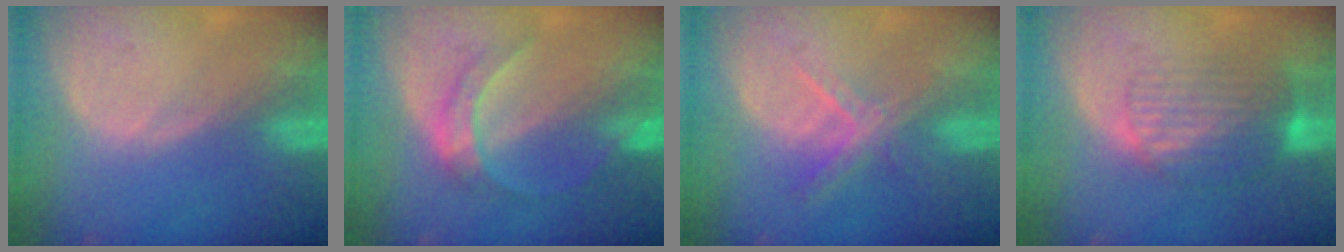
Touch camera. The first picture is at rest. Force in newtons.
{"total": 5.1, "press": 5.1, "slide": 0.5}
{"total": 5.6, "press": 4.8, "slide": 2.8}
{"total": 8.0, "press": 7.1, "slide": 3.7}